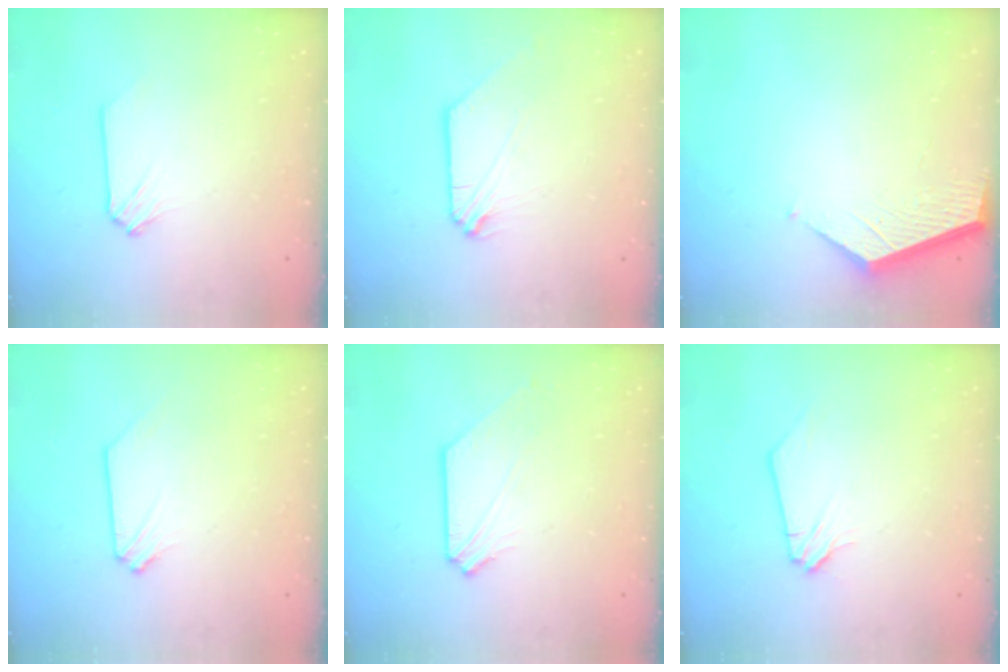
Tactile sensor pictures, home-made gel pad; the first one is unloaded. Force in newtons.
{"total": 0.7, "press": 0.6, "slide": 0.3}
{"total": 2.2, "press": 2.2, "slide": 0.2}
{"total": 0.0}
{"total": 1.4, "press": 1.3, "slide": 0.2}
{"total": 0.0}